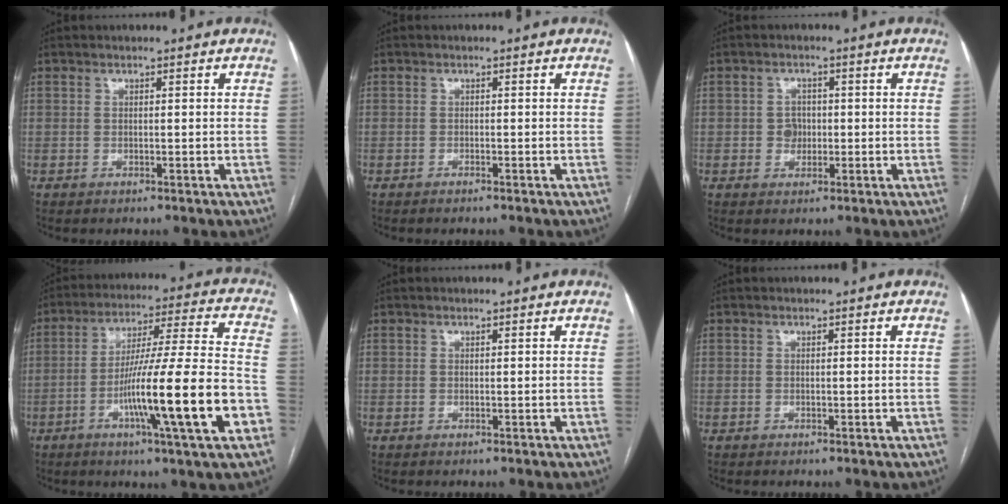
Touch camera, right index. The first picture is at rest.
{"total": 0.6, "force": [-0.6, -0.1, 0.2], "torque": [-0.006, 0.000, -0.010]}
{"total": 2.6, "force": [-0.2, 2.3, 1.2], "torque": [-0.011, 0.005, -0.002]}
{"total": 19.3, "force": [-6.3, -0.2, 18.2], "torque": [-0.283, -0.008, -0.102]}
{"total": 0.0}
{"total": 0.0}